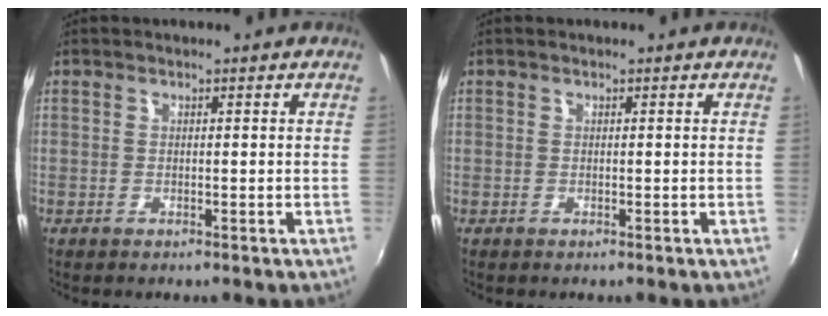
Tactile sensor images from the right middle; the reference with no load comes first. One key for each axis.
{"total": 0.0}